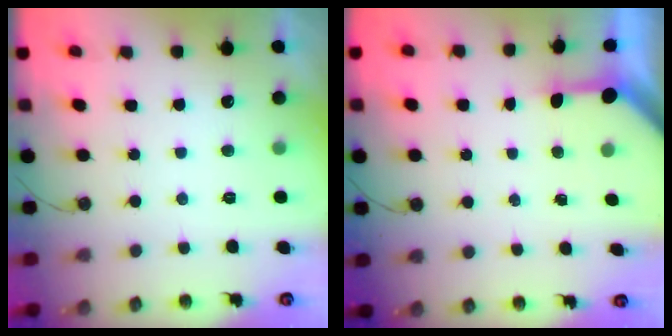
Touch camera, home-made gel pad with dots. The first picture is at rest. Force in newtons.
{"total": 3.4, "press": 3.4, "slide": 0.4}